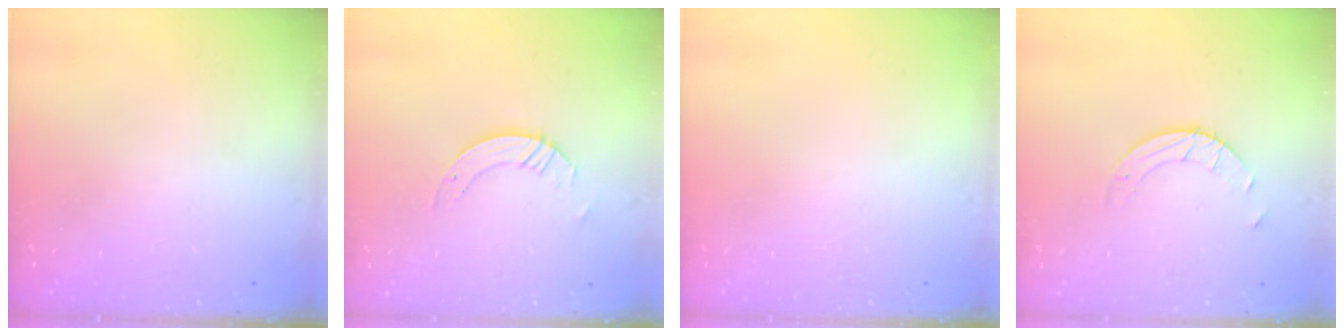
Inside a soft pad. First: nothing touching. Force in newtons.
{"total": 3.4, "press": 3.4, "slide": 0.1}
{"total": 0.0}
{"total": 2.5, "press": 2.5, "slide": 0.2}